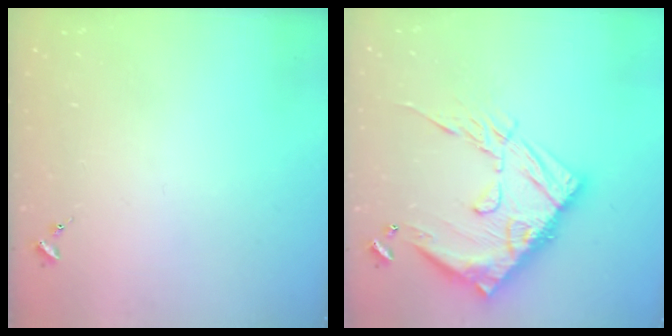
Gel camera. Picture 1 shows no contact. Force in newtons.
{"total": 22.5, "press": 22.4, "slide": 2.1}